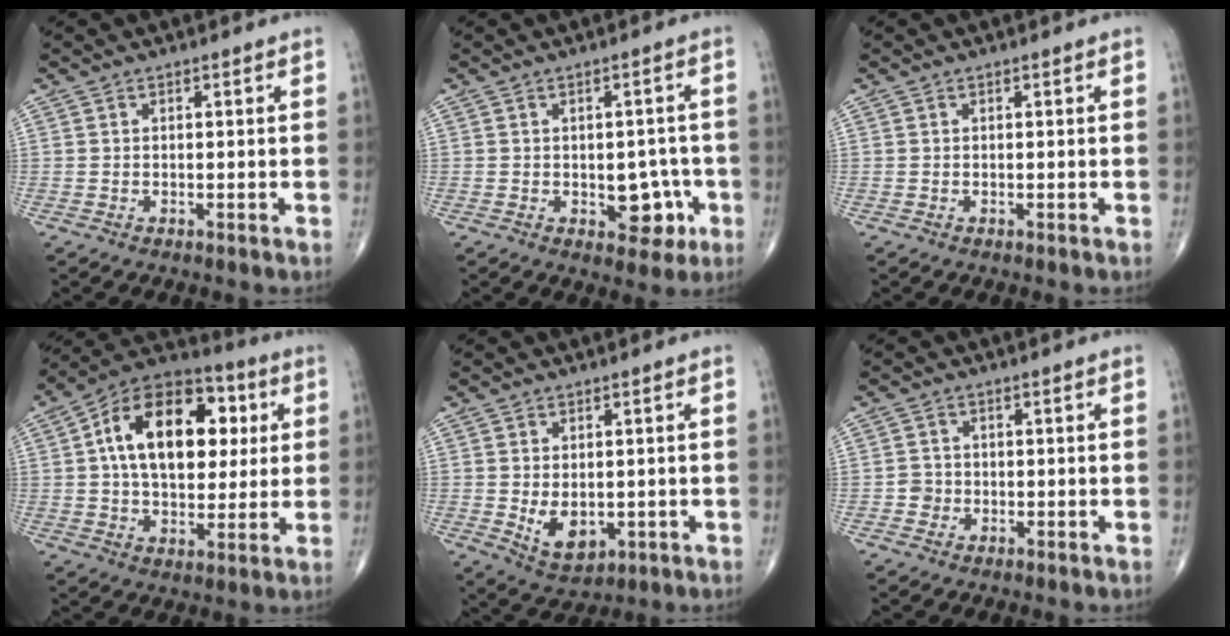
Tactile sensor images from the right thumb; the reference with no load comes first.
{"total": 6.5, "force": [-1.8, 4.2, 4.7], "torque": [-0.018, 0.012, -0.017]}
{"total": 0.0}
{"total": 21.5, "force": [4.6, 13.1, 16.5], "torque": [-0.233, 0.015, 0.067]}
{"total": 6.4, "force": [-0.7, 4.1, 4.8], "torque": [-0.062, -0.014, 0.005]}
{"total": 2.0, "force": [-0.5, 1.9, 0.4], "torque": [0.005, 0.008, -0.013]}